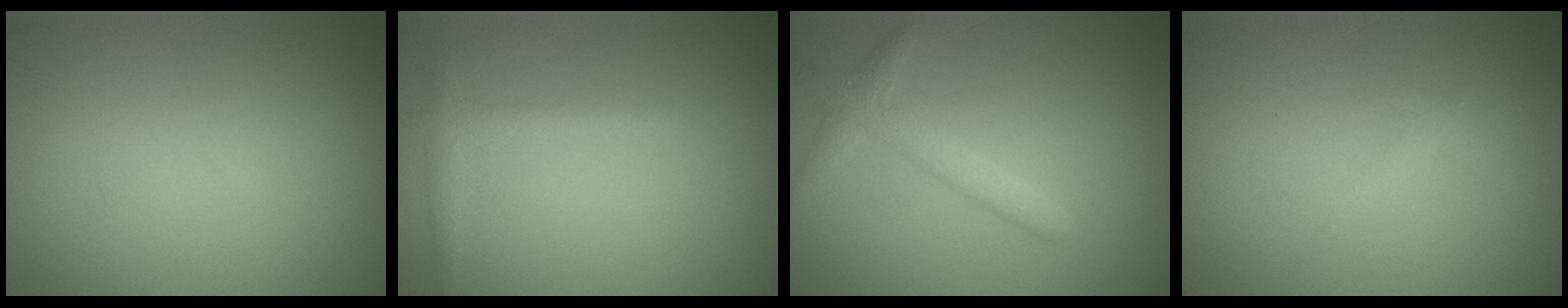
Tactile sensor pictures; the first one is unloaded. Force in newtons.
{"total": 1.4, "press": 1.4, "slide": 0.1}
{"total": 2.3, "press": 2.3, "slide": 0.1}
{"total": 1.0, "press": 1.0, "slide": 0.0}